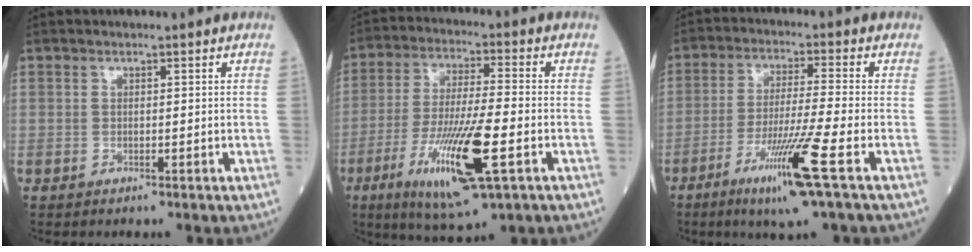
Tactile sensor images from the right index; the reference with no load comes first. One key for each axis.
{"total": 14.9, "fx": -5.5, "fy": 1.7, "fz": 13.8, "tx": -0.270, "ty": -0.028, "tz": -0.094}
{"total": 11.1, "fx": -5.3, "fy": -1.3, "fz": 9.6, "tx": -0.182, "ty": -0.028, "tz": -0.099}